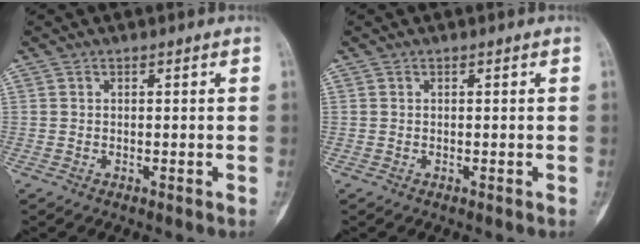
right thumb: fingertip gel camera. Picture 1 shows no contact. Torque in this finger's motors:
{"motor_torque": [0.00, 0.00, 0.03, -0.03, 0.01]}